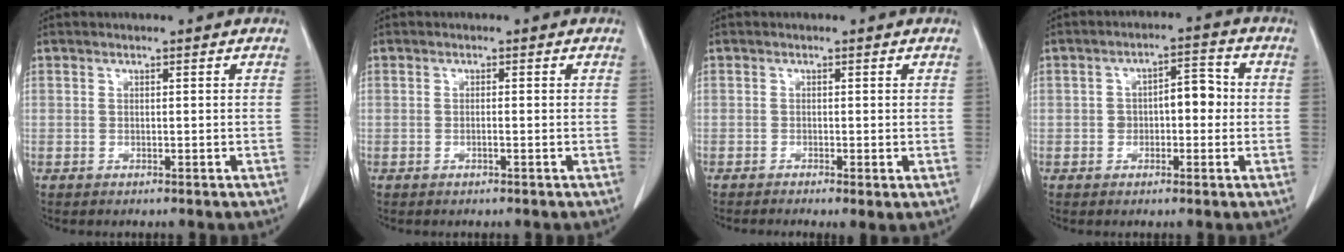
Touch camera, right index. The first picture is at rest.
{"total": 0.7, "force": [-0.3, 0.0, 0.6], "torque": [-0.011, 0.001, -0.004]}
{"total": 1.7, "force": [-0.8, 0.4, 1.5], "torque": [-0.023, -0.004, -0.012]}
{"total": 5.3, "force": [-0.2, 2.7, 4.6], "torque": [-0.069, 0.029, -0.003]}